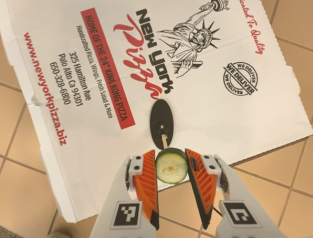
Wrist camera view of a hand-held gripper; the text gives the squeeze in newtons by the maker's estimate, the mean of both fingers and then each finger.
{"total": 8.2, "left": 8.6, "right": 7.7}